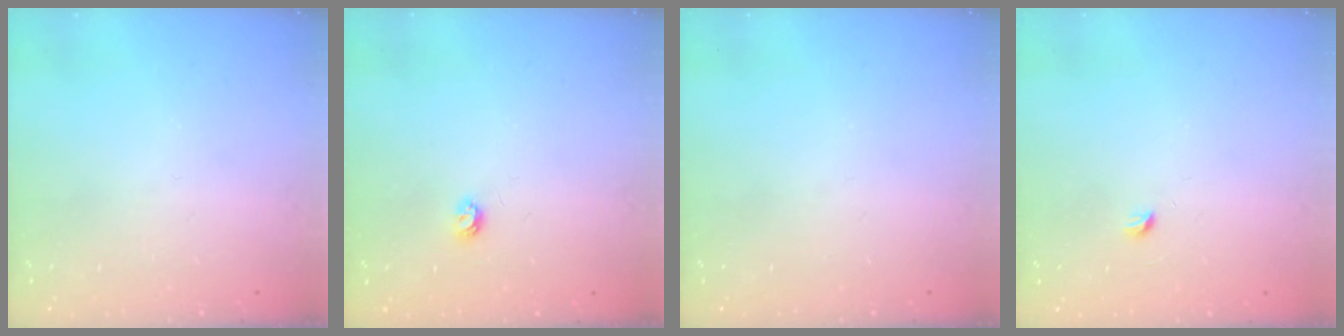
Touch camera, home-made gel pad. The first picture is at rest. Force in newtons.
{"total": 3.4, "press": 3.4, "slide": 0.5}
{"total": 0.0}
{"total": 2.9, "press": 2.9, "slide": 0.4}